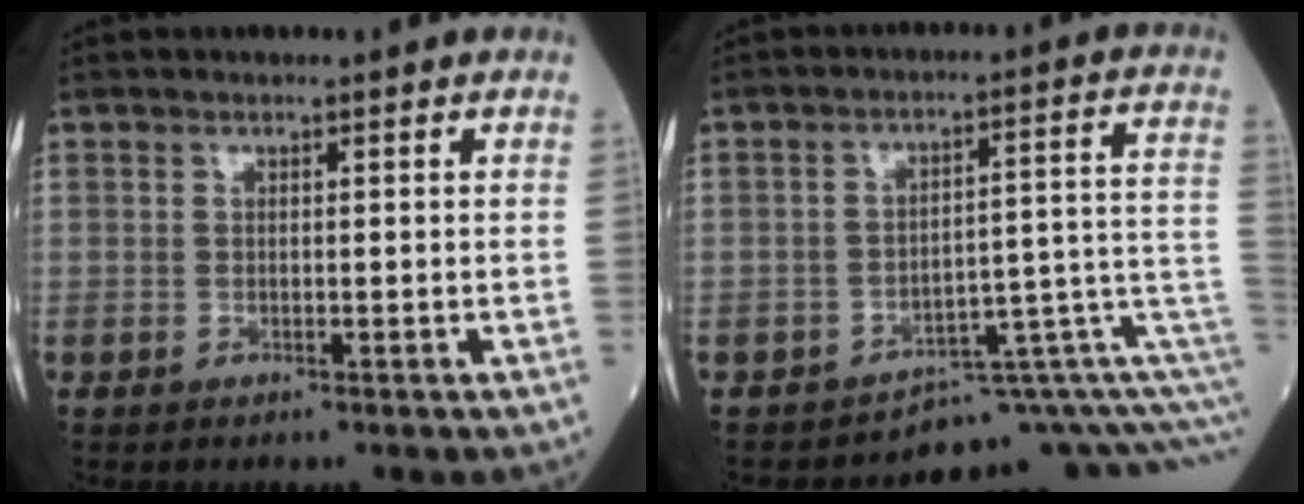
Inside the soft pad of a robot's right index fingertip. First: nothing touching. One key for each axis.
{"total": 7.1, "fx": -5.9, "fy": 0.9, "fz": 3.8, "tx": -0.028, "ty": 0.102, "tz": -0.068}